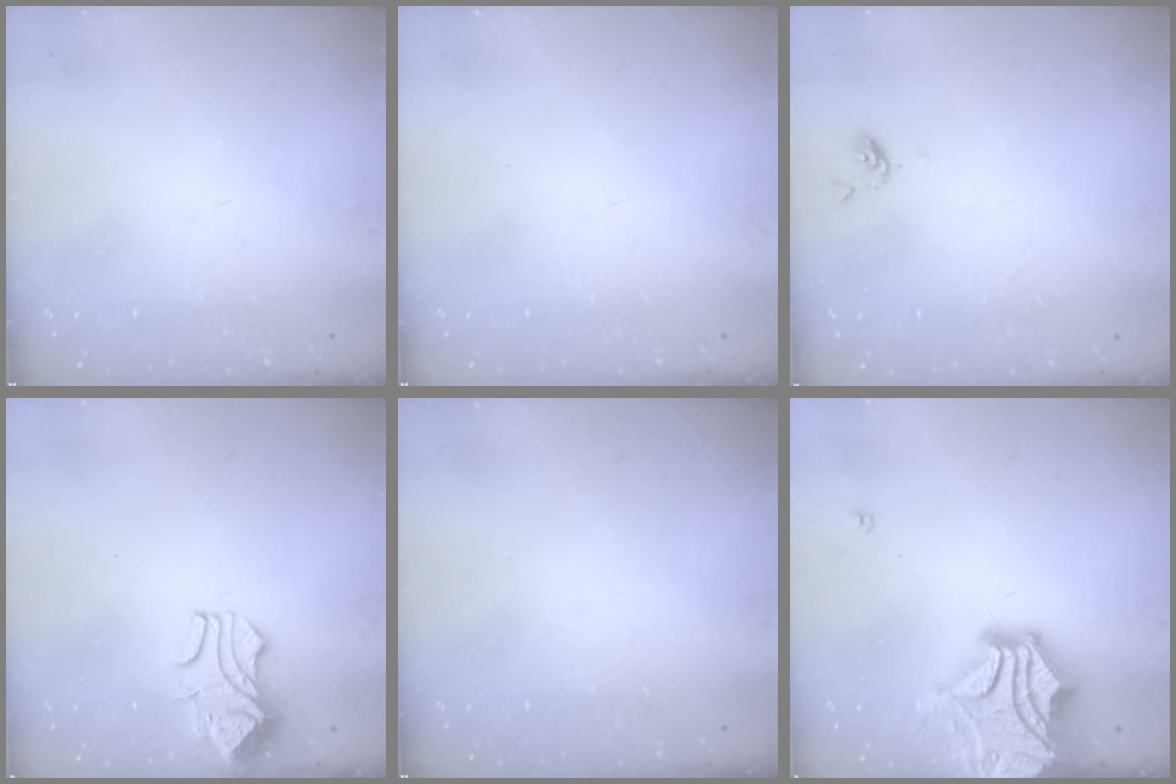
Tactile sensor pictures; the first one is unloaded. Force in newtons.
{"total": 0.0}
{"total": 1.0, "press": 0.9, "slide": 0.4}
{"total": 3.8, "press": 3.6, "slide": 1.1}
{"total": 0.0}
{"total": 12.4, "press": 12.0, "slide": 2.8}